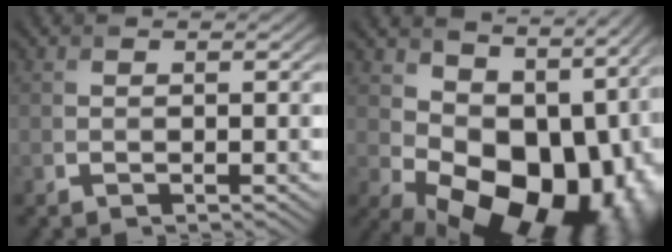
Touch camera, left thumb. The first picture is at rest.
{"total": 16.2, "force": [0.2, 11.5, 11.4], "torque": [-0.145, -0.036, 0.044]}